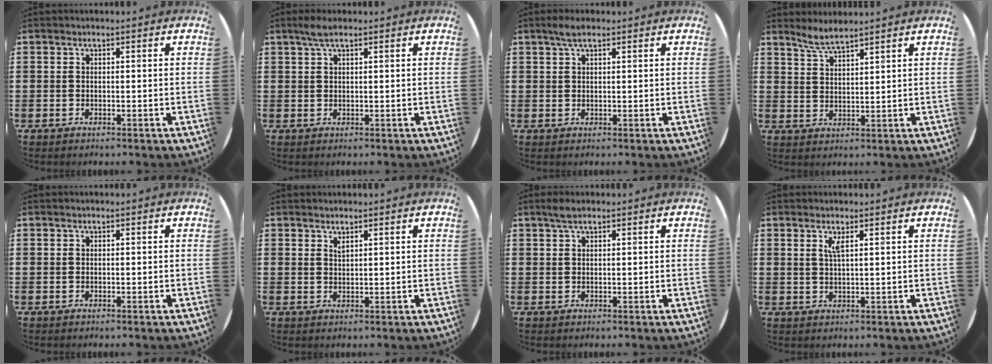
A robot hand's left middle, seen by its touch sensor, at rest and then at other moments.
{"total": 2.1, "force": [1.4, 0.4, 1.4], "torque": [-0.030, 0.005, 0.024]}
{"total": 2.1, "force": [1.4, 0.6, 1.5], "torque": [-0.031, 0.006, 0.023]}
{"total": 3.4, "force": [3.3, 0.0, 1.0], "torque": [-0.027, -0.005, 0.060]}
{"total": 0.0}
{"total": 1.0, "force": [0.9, 0.1, 0.2], "torque": [-0.005, 0.001, 0.017]}
{"total": 1.6, "force": [1.2, 0.4, 1.0], "torque": [-0.020, 0.004, 0.020]}
{"total": 2.0, "force": [1.2, 0.2, 1.5], "torque": [-0.024, -0.001, 0.018]}